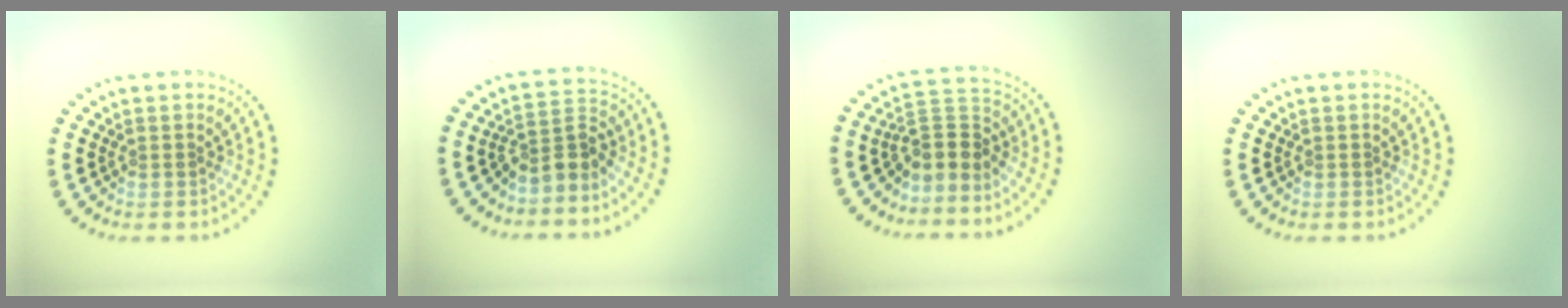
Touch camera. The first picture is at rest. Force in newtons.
{"total": 2.8, "press": 2.1, "slide": 1.9}
{"total": 3.2, "press": 2.3, "slide": 2.2}
{"total": 0.0}